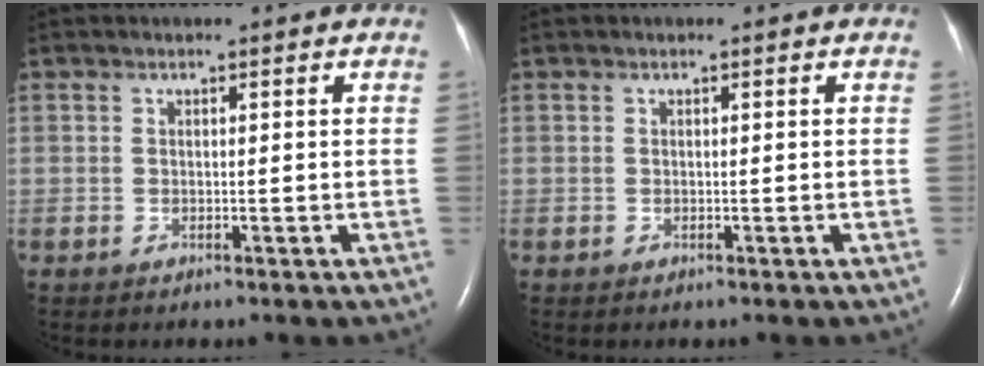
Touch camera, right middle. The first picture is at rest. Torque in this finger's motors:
{"motor_torque": [0.17, -0.09, 0.09, 0.01]}